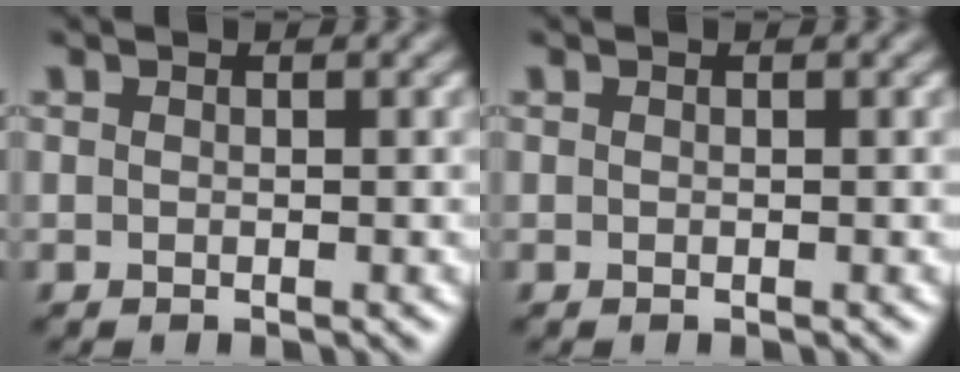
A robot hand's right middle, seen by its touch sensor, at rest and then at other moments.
{"total": 0.0}